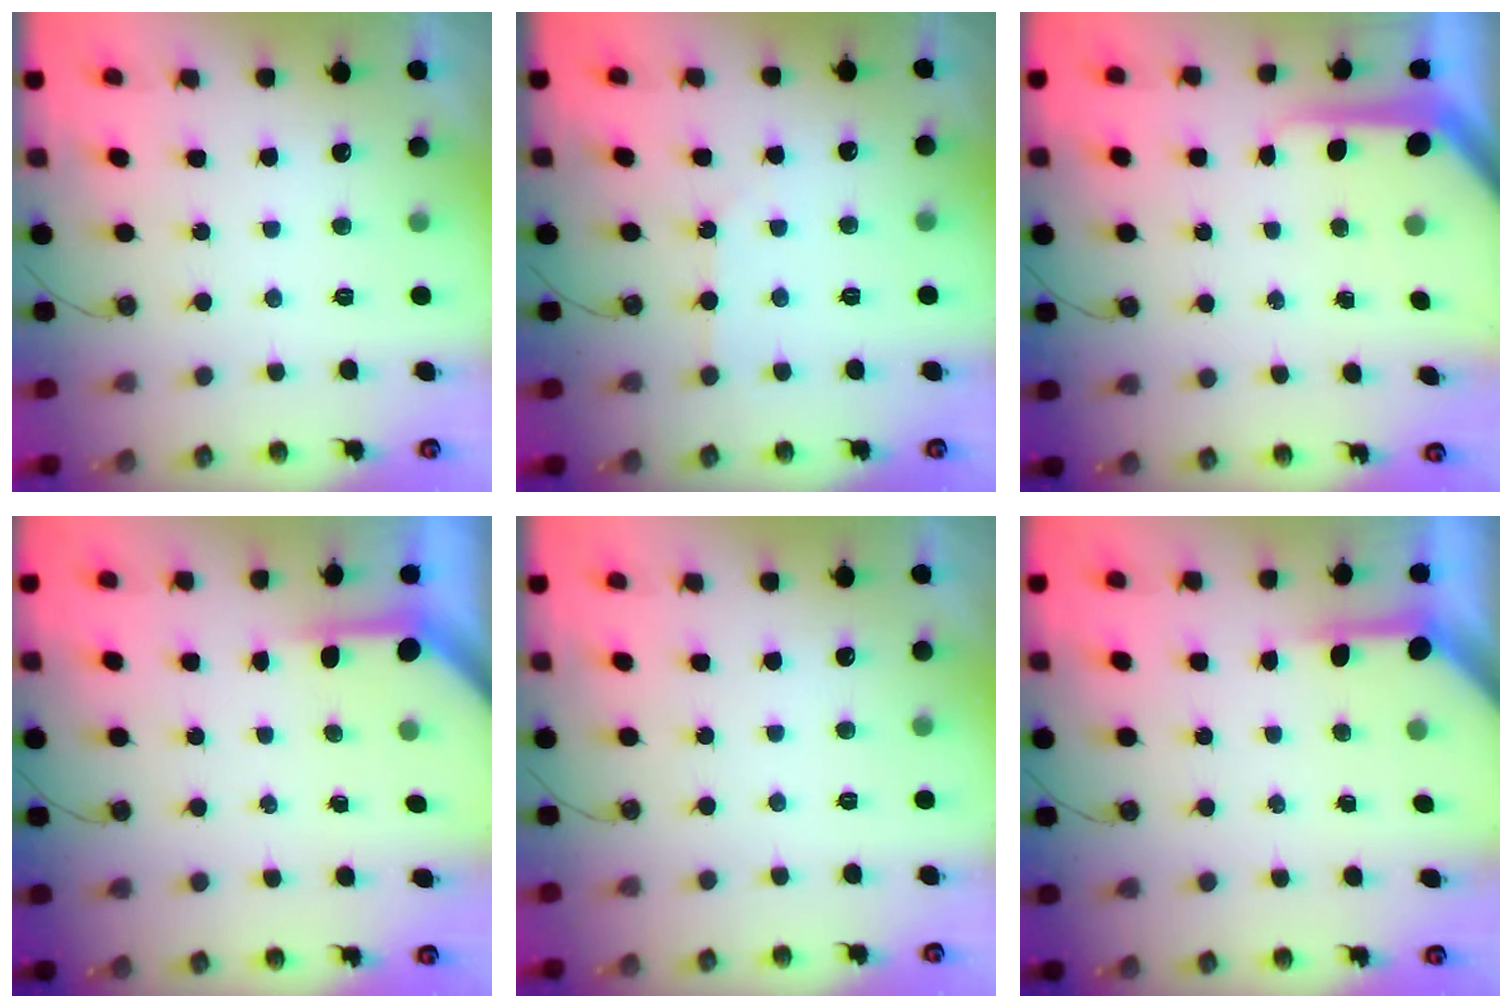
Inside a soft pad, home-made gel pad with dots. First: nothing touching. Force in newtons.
{"total": 4.2, "press": 4.2, "slide": 0.6}
{"total": 6.7, "press": 6.7, "slide": 0.3}
{"total": 3.6, "press": 3.6, "slide": 0.3}
{"total": 0.0}
{"total": 3.9, "press": 3.9, "slide": 0.4}